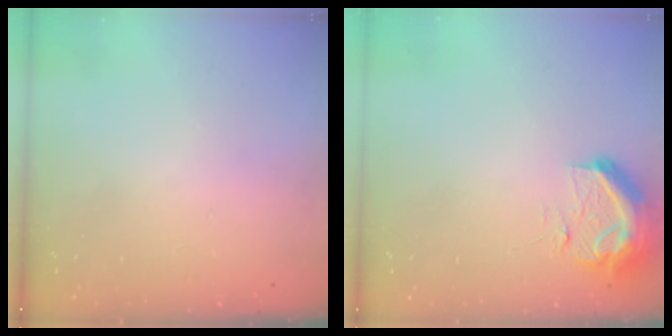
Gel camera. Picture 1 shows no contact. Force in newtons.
{"total": 14.4, "press": 11.8, "slide": 8.4}